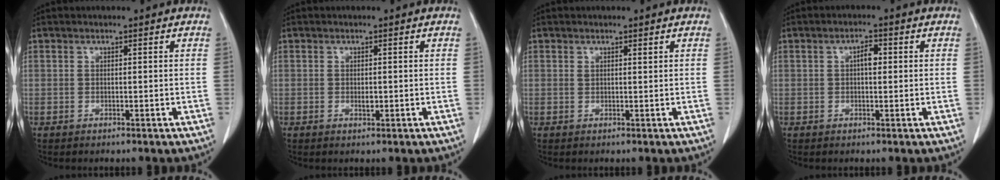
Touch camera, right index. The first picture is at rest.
{"total": 0.9, "force": [-0.1, 0.4, 0.8], "torque": [-0.013, -0.001, 0.000]}
{"total": 0.6, "force": [0.5, 0.1, 0.4], "torque": [-0.009, -0.004, 0.008]}
{"total": 2.3, "force": [0.3, 0.9, 2.0], "torque": [-0.033, 0.005, 0.004]}